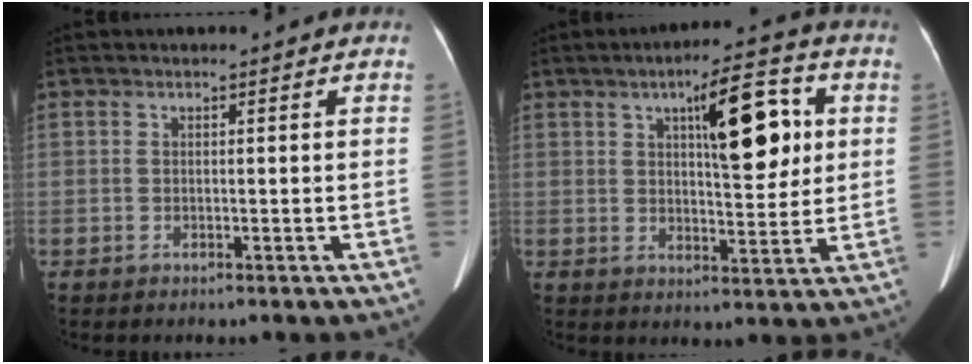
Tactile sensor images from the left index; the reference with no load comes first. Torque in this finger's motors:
{"motor_torque": [1.42, -0.63, 0.49, 0.19]}